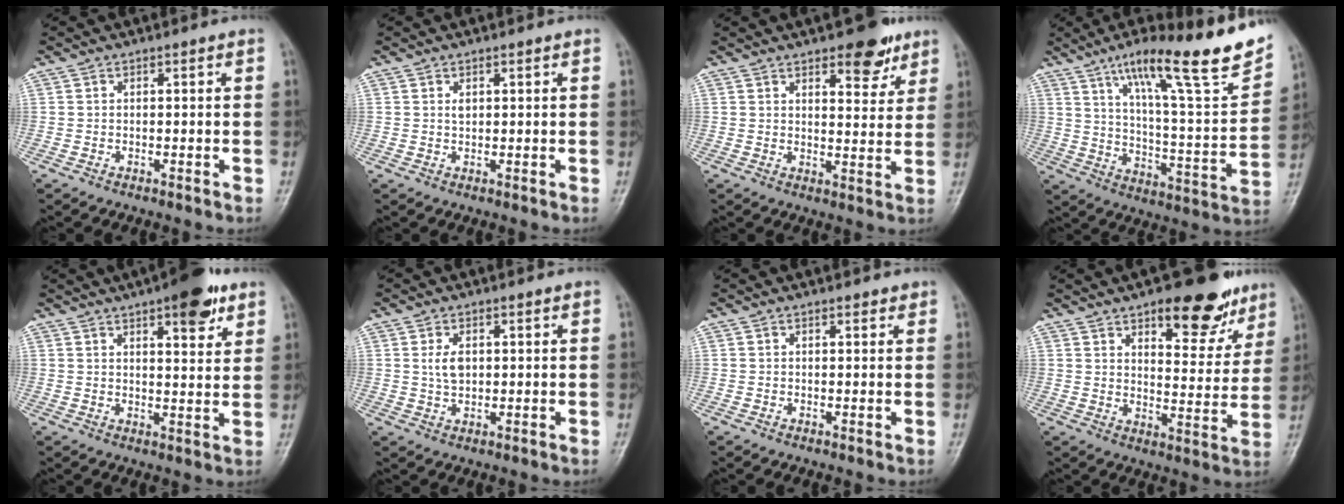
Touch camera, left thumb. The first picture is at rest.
{"total": 1.3, "force": [0.6, 0.8, 0.9], "torque": [-0.009, -0.003, 0.011]}
{"total": 8.7, "force": [5.6, 3.6, 5.6], "torque": [-0.045, -0.030, 0.075]}
{"total": 24.5, "force": [15.7, 4.1, 18.4], "torque": [-0.253, -0.053, 0.251]}
{"total": 10.1, "force": [6.0, 3.4, 7.4], "torque": [-0.078, -0.026, 0.080]}
{"total": 3.6, "force": [0.9, 2.2, 2.7], "torque": [-0.042, -0.004, 0.019]}
{"total": 1.3, "force": [1.0, 0.6, 0.5], "torque": [-0.002, -0.005, 0.011]}
{"total": 16.5, "force": [10.4, 7.0, 10.7], "torque": [-0.082, -0.056, 0.147]}